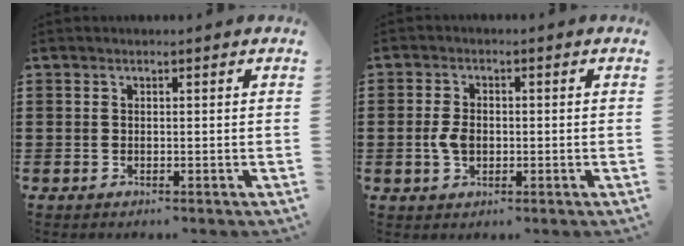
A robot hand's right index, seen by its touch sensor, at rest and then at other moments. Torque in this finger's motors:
{"motor_torque": [1.11, 1.03, 0.46, 0.10]}